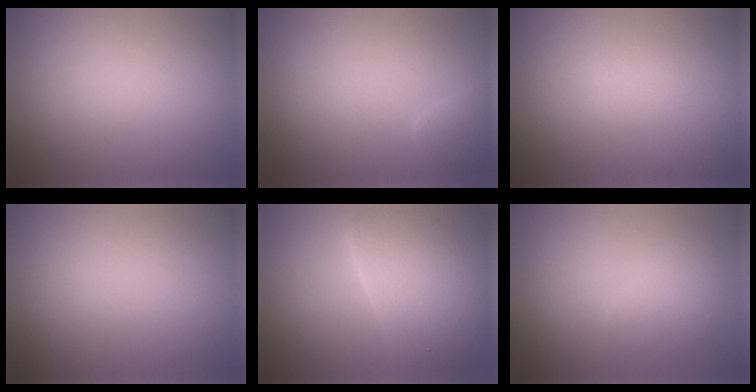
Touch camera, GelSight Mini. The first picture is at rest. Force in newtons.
{"total": 1.3, "press": 1.2, "slide": 0.1}
{"total": 0.7, "press": 0.7, "slide": 0.0}
{"total": 0.0}
{"total": 7.6, "press": 7.6, "slide": 0.3}
{"total": 2.2, "press": 2.1, "slide": 0.1}